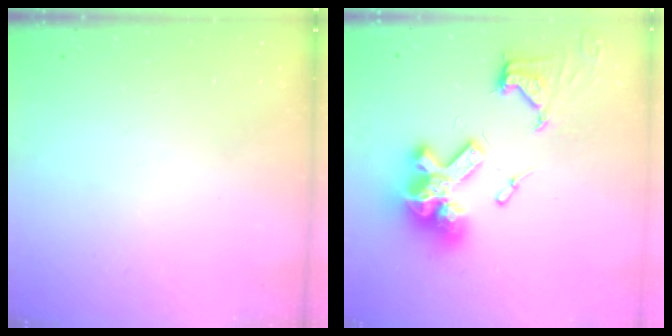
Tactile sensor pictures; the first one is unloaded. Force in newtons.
{"total": 20.4, "press": 20.3, "slide": 2.1}